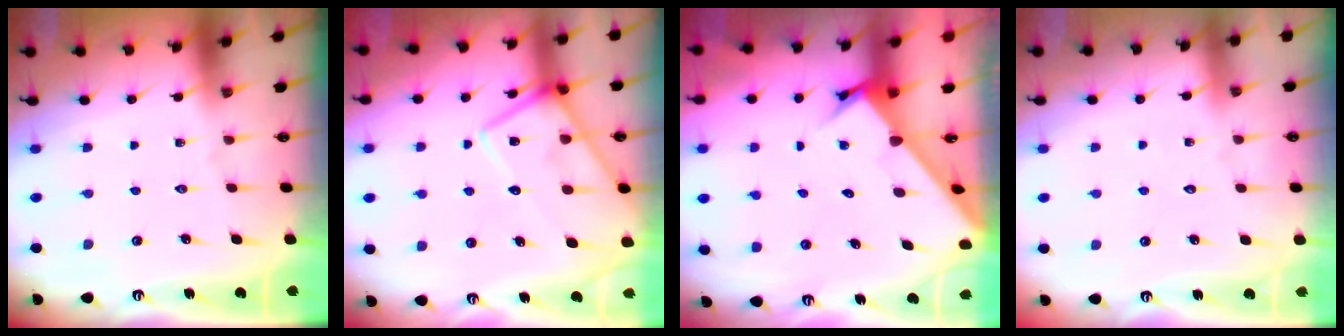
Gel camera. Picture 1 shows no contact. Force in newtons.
{"total": 12.6, "press": 12.5, "slide": 1.3}
{"total": 2.9, "press": 2.9, "slide": 0.2}
{"total": 2.4, "press": 2.4, "slide": 0.3}